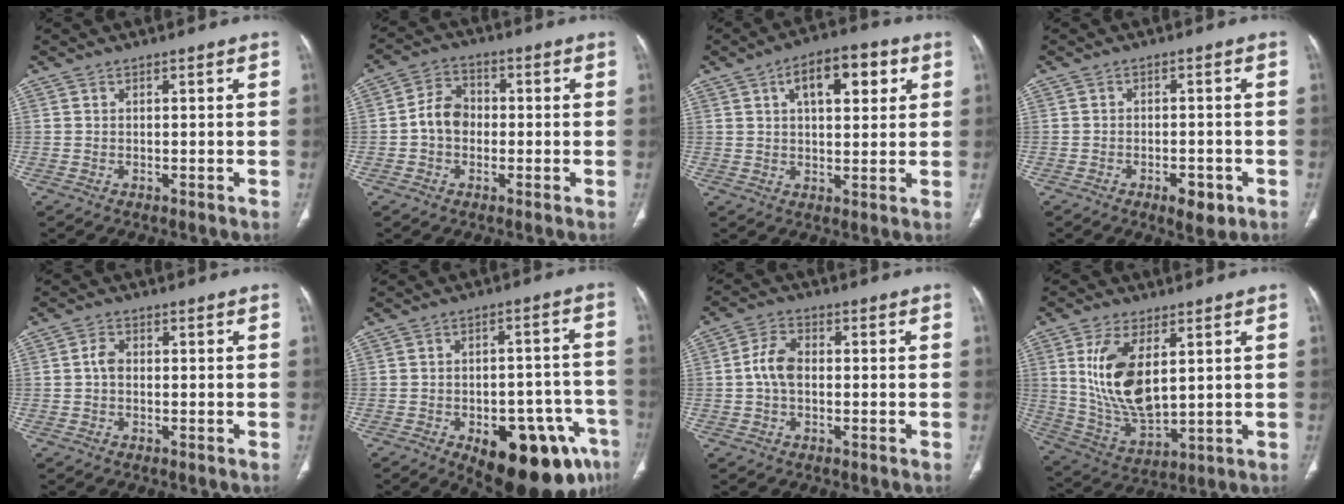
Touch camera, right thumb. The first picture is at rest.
{"total": 6.3, "force": [-0.7, 5.0, 3.8], "torque": [-0.050, 0.021, -0.024]}
{"total": 11.1, "force": [4.1, 5.3, 8.8], "torque": [-0.105, 0.006, 0.061]}
{"total": 4.7, "force": [-2.4, 2.2, 3.5], "torque": [-0.040, 0.007, -0.028]}
{"total": 2.2, "force": [-0.2, 1.6, 1.5], "torque": [-0.024, 0.006, -0.009]}
{"total": 20.0, "force": [-9.9, 9.2, 14.8], "torque": [-0.137, 0.048, -0.119]}
{"total": 5.3, "force": [-0.3, 3.4, 4.1], "torque": [-0.080, 0.014, -0.013]}
{"total": 14.3, "force": [3.8, 6.9, 12.0], "torque": [-0.230, -0.025, 0.089]}